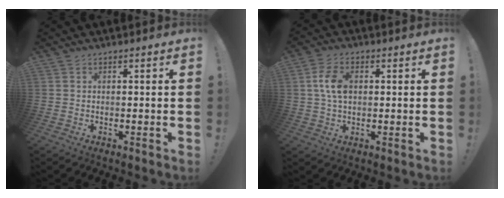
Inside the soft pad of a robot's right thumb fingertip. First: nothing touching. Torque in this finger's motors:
{"motor_torque": [0.08, 0.06, 0.20, -0.23, 0.01]}